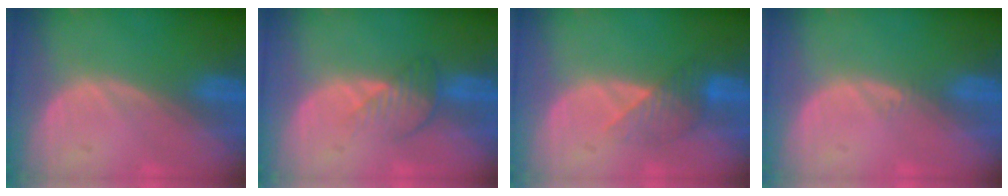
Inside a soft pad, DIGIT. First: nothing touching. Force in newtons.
{"total": 4.0, "press": 3.5, "slide": 2.1}
{"total": 3.9, "press": 3.8, "slide": 1.1}
{"total": 0.5, "press": 0.5, "slide": 0.2}